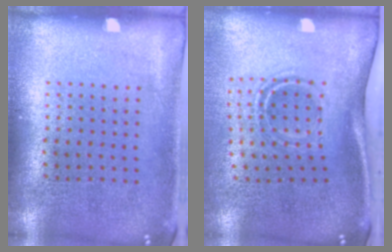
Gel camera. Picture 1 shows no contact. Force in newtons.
{"total": 1.8, "press": 1.1, "slide": 1.4}